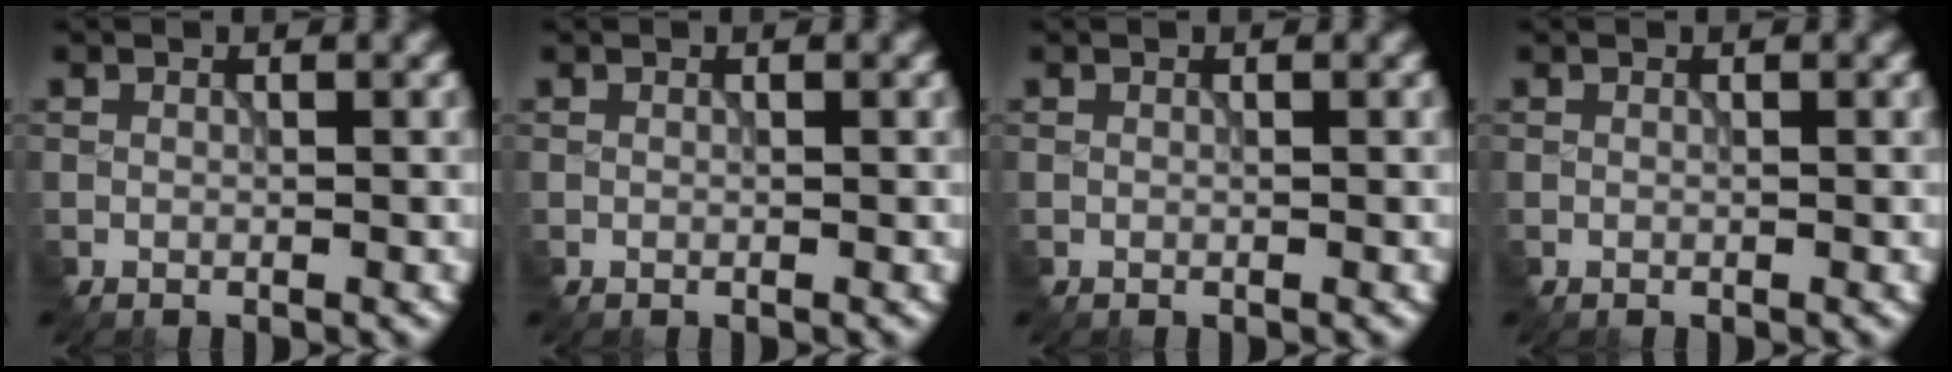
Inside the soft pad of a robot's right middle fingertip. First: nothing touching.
{"total": 0.0}
{"total": 0.0}
{"total": 0.0}